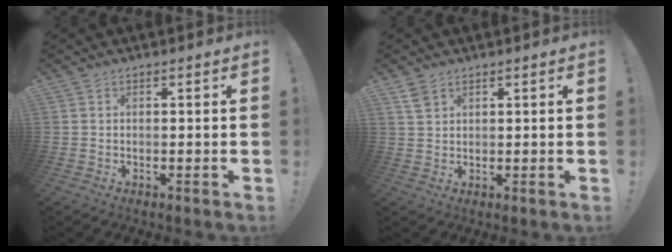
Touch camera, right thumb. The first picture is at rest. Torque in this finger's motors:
{"motor_torque": [-0.22, 0.16, 0.33, 0.17, 0.00]}